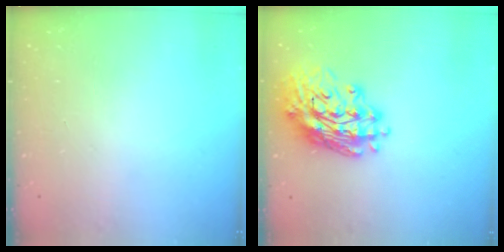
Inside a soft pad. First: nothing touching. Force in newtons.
{"total": 18.1, "press": 17.6, "slide": 4.0}